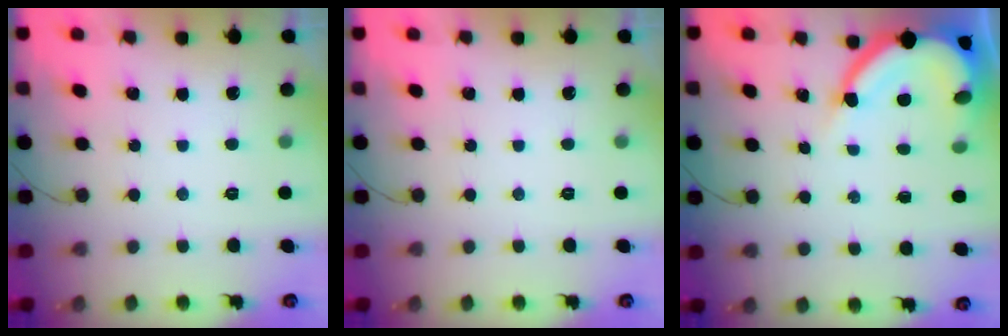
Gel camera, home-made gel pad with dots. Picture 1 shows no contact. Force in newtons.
{"total": 0.0}
{"total": 10.6, "press": 10.5, "slide": 1.2}